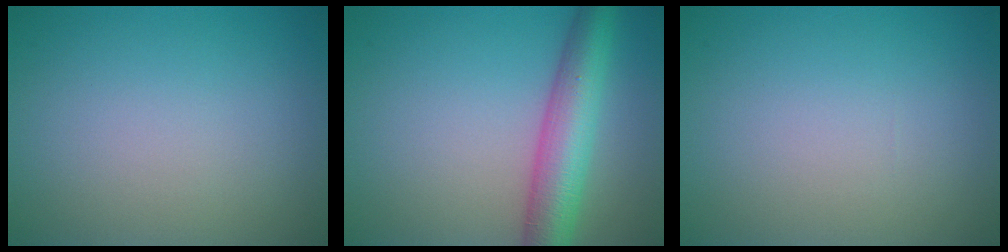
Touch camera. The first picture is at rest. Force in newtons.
{"total": 6.3, "press": 6.3, "slide": 0.2}
{"total": 0.0}